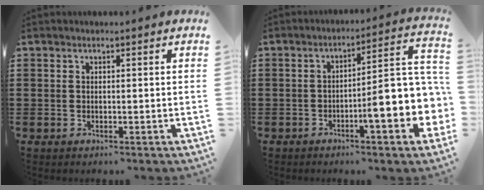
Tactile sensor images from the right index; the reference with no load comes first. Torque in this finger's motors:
{"motor_torque": [2.14, 0.00, 0.85, 0.17]}